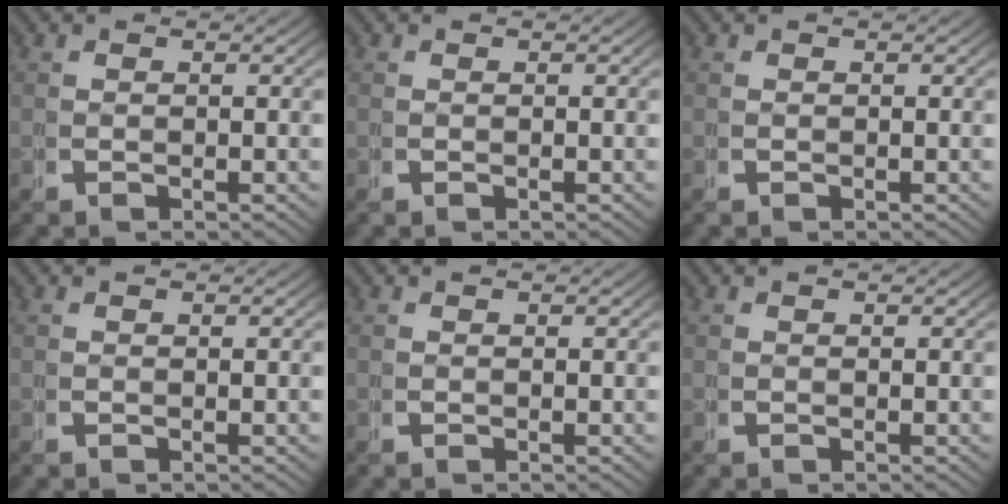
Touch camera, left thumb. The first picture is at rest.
{"total": 0.0}
{"total": 0.0}
{"total": 0.0}
{"total": 0.0}
{"total": 0.0}